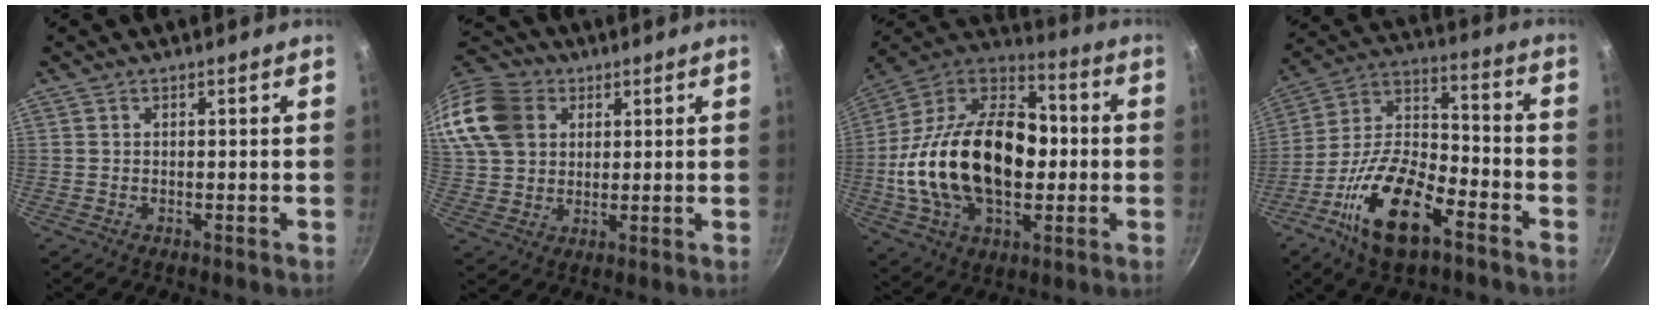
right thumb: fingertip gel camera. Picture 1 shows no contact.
{"total": 20.4, "force": [7.3, 15.8, 10.6], "torque": [-0.245, 0.027, 0.136]}
{"total": 29.4, "force": [-1.7, 18.7, 22.6], "torque": [-0.391, 0.043, -0.035]}
{"total": 18.6, "force": [-9.4, 8.3, 13.7], "torque": [-0.246, 0.053, -0.189]}